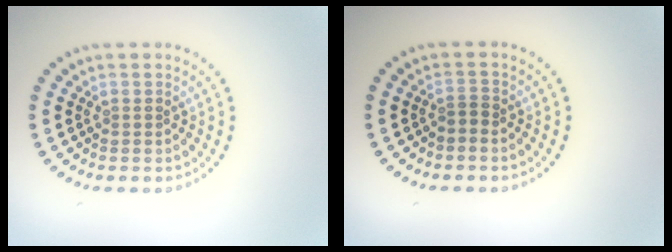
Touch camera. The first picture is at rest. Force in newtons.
{"total": 0.8, "press": 0.5, "slide": 0.7}